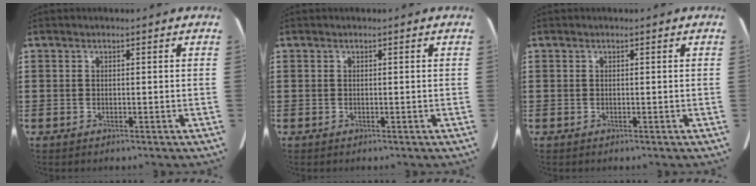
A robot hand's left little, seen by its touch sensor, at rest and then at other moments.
{"total": 0.0}
{"total": 0.0}